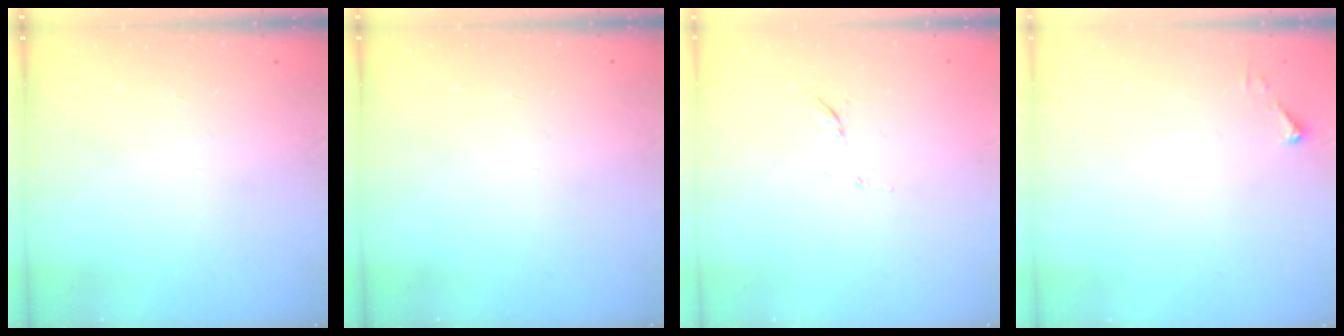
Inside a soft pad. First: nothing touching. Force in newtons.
{"total": 0.0}
{"total": 4.3, "press": 4.1, "slide": 1.3}
{"total": 2.7, "press": 2.7, "slide": 0.3}